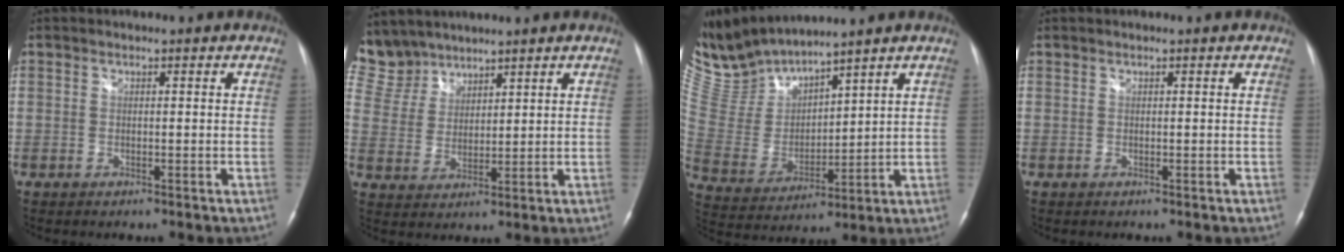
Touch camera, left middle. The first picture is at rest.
{"total": 8.5, "force": [7.7, 3.7, 0.2], "torque": [-0.013, 0.012, 0.169]}
{"total": 10.1, "force": [10.0, 0.4, 1.5], "torque": [-0.062, 0.002, 0.225]}
{"total": 0.0}